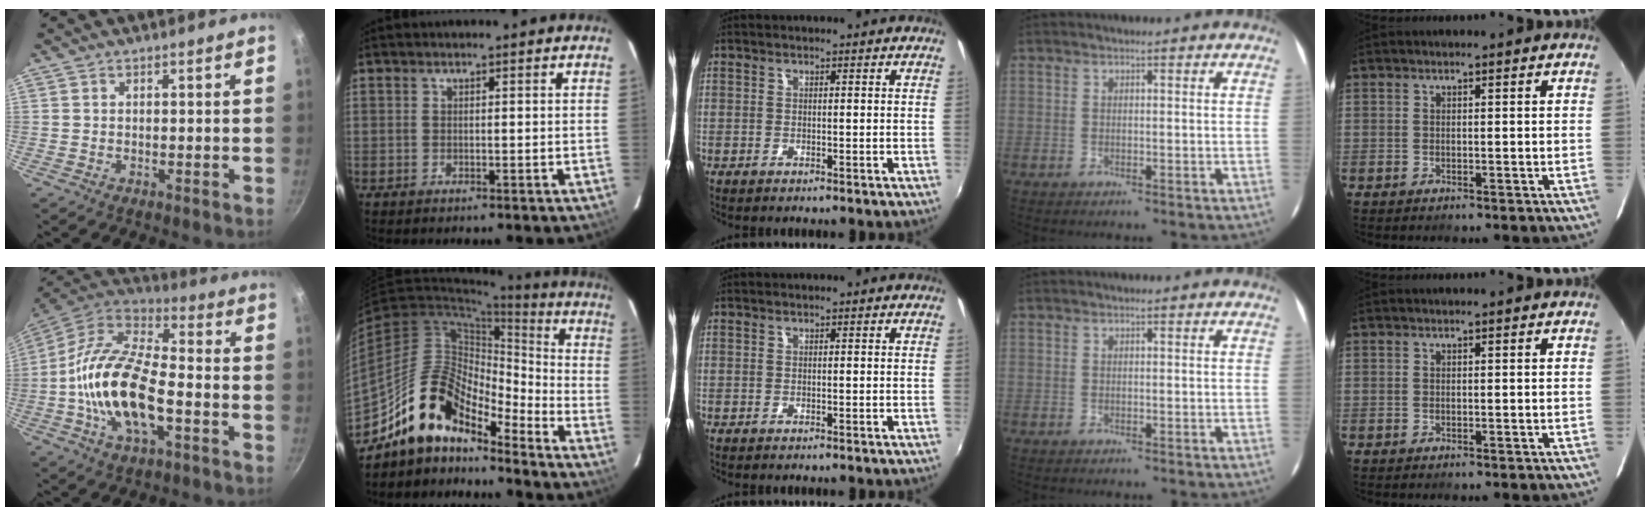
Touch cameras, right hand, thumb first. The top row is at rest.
{"thumb": {"total": 20.6, "force": [-4.5, 9.8, 17.6], "torque": [-0.324, 0.037, -0.099]}, "index": {"total": 14.7, "force": [-12.3, 5.3, 6.2], "torque": [-0.115, 0.029, -0.230]}}